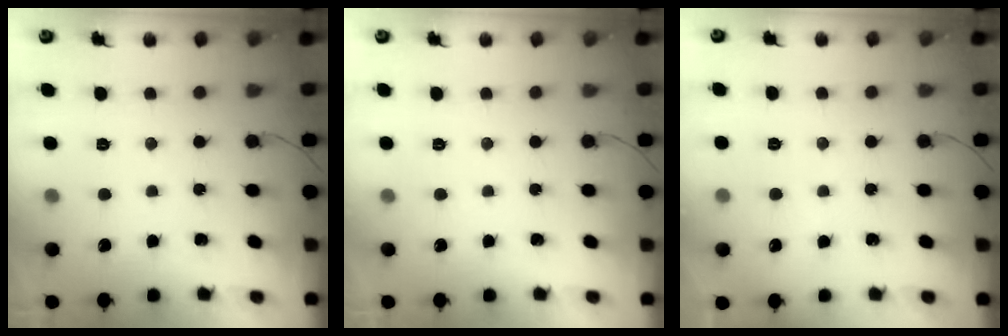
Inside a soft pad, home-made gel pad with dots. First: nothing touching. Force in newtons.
{"total": 0.0}
{"total": 1.2, "press": 1.2, "slide": 0.3}